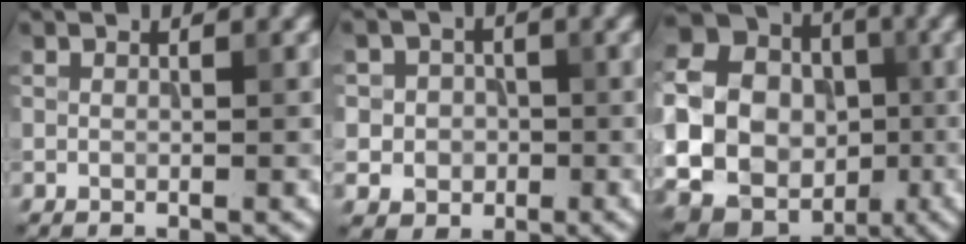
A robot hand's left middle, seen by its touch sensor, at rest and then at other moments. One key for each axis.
{"total": 3.7, "fx": -0.3, "fy": 3.6, "fz": 1.0, "tx": -0.001, "ty": 0.012, "tz": -0.017}
{"total": 22.4, "fx": -2.5, "fy": 21.1, "fz": 7.3, "tx": -0.181, "ty": -0.007, "tz": -0.084}